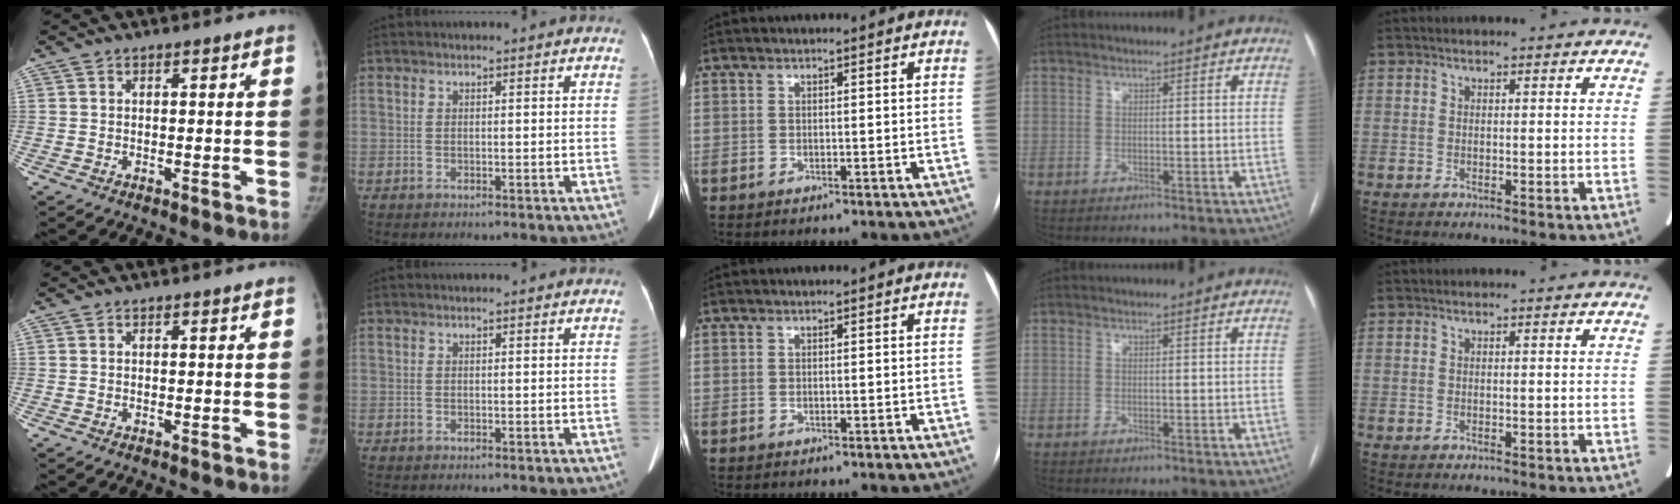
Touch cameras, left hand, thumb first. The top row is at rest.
{}